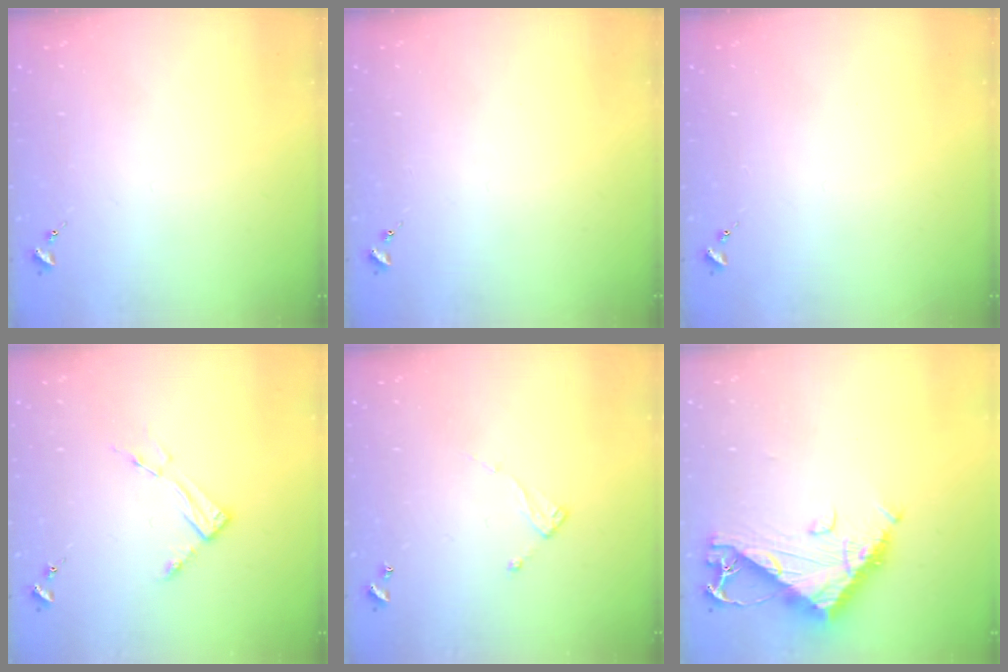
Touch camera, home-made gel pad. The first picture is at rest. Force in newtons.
{"total": 0.0}
{"total": 0.0}
{"total": 6.2, "press": 6.2, "slide": 0.4}
{"total": 6.4, "press": 6.4, "slide": 0.4}
{"total": 10.6, "press": 10.5, "slide": 1.1}